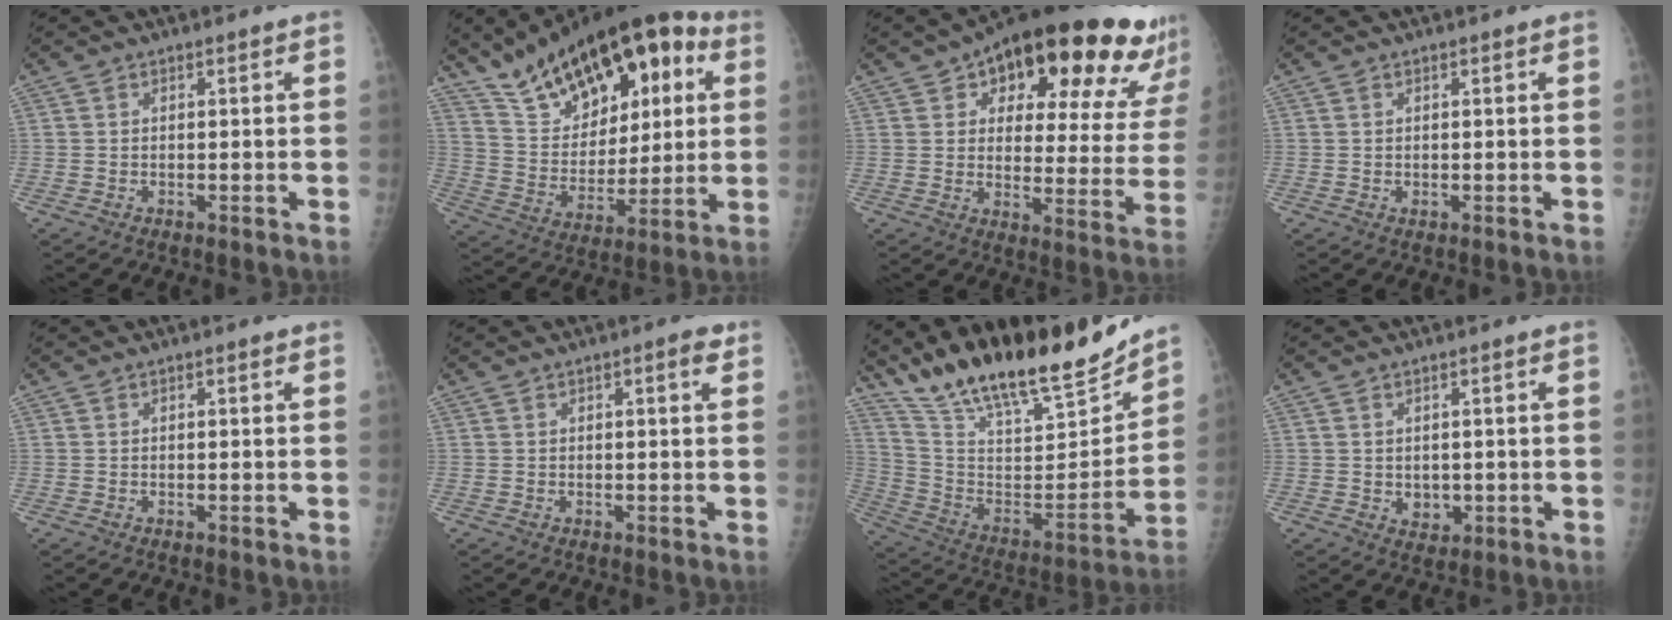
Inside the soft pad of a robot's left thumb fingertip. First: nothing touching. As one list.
[{"total": 25.6, "force": [12.3, 13.1, 18.3], "torque": [-0.253, -0.012, 0.210]}, {"total": 27.1, "force": [18.5, 9.9, 17.1], "torque": [-0.194, -0.054, 0.239]}, {"total": 0.7, "force": [0.1, 0.4, 0.6], "torque": [-0.005, -0.001, 0.003]}, {"total": 0.8, "force": [0.4, 0.2, 0.7], "torque": [-0.013, 0.001, 0.004]}, {"total": 2.7, "force": [1.2, 0.7, 2.4], "torque": [-0.029, 0.001, 0.012]}, {"total": 25.6, "force": [21.2, 6.9, 12.4], "torque": [-0.182, -0.097, 0.358]}, {"total": 3.3, "force": [-0.1, 2.6, 2.1], "torque": [-0.015, -0.003, 0.008]}]